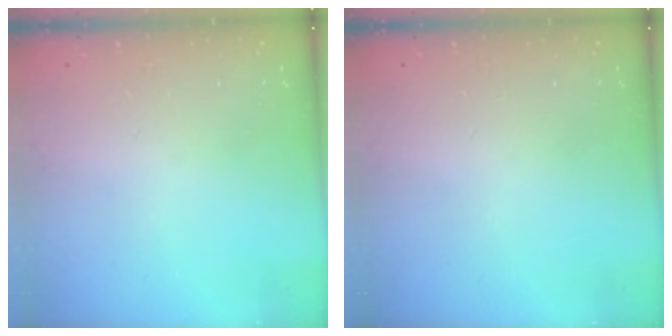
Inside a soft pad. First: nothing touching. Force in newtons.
{"total": 0.0}